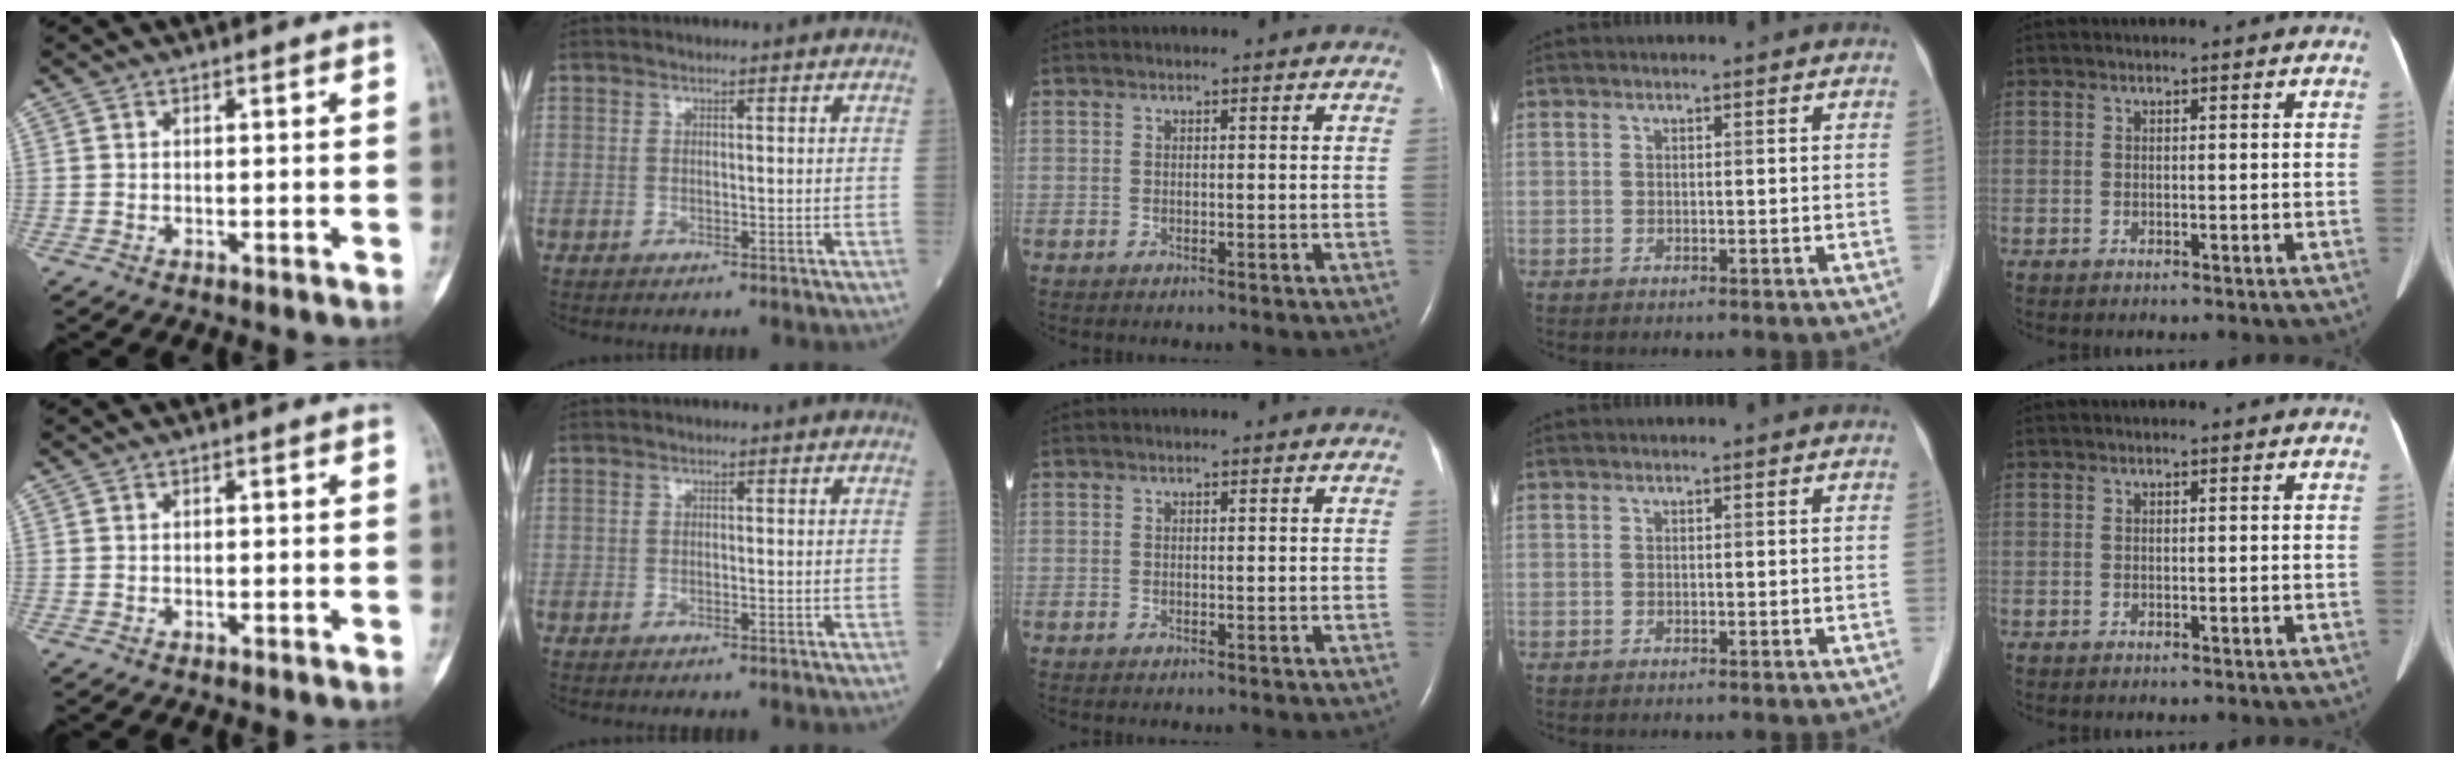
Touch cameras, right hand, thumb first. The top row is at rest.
{}